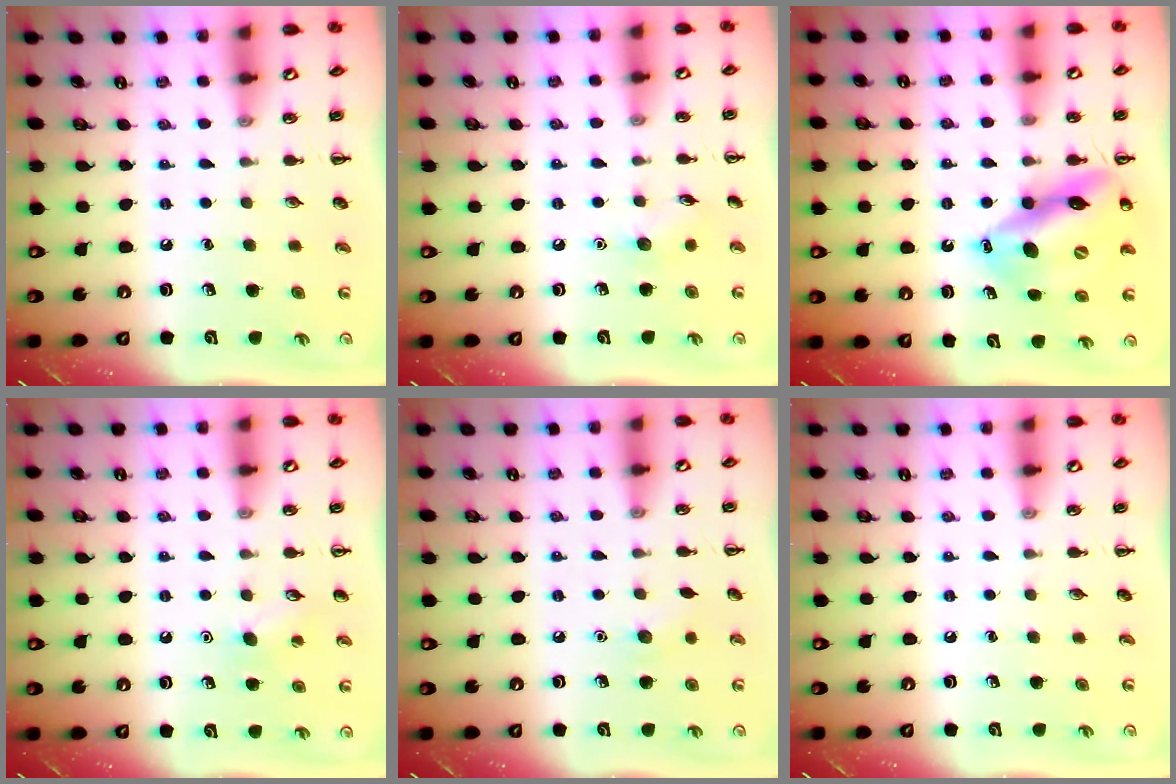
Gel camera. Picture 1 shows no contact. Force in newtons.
{"total": 5.5, "press": 5.3, "slide": 1.6}
{"total": 15.8, "press": 15.1, "slide": 4.5}
{"total": 8.2, "press": 8.1, "slide": 1.4}
{"total": 5.2, "press": 5.0, "slide": 1.3}
{"total": 0.0}